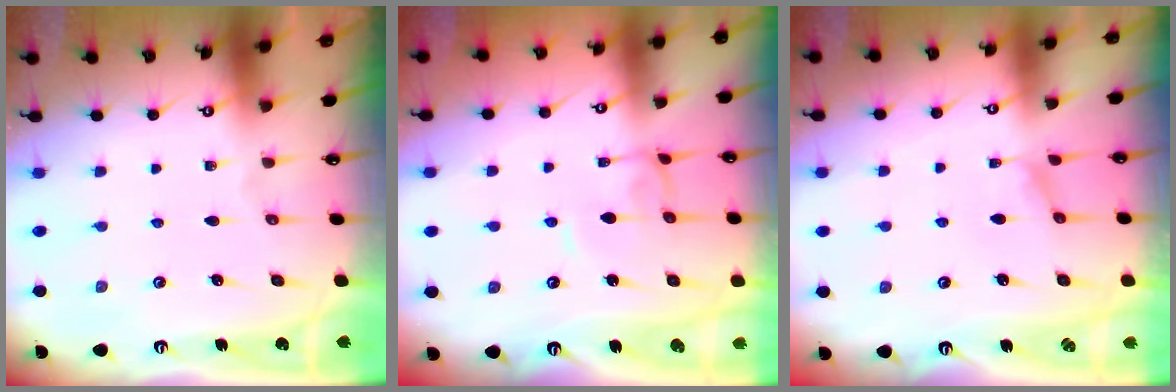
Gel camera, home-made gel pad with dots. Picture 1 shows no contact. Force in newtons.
{"total": 2.0, "press": 2.0, "slide": 0.1}
{"total": 0.7, "press": 0.4, "slide": 0.6}